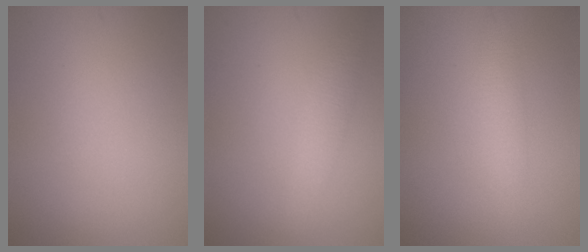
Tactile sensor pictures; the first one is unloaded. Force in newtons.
{"total": 2.7, "press": 2.6, "slide": 0.2}
{"total": 2.5, "press": 2.5, "slide": 0.0}